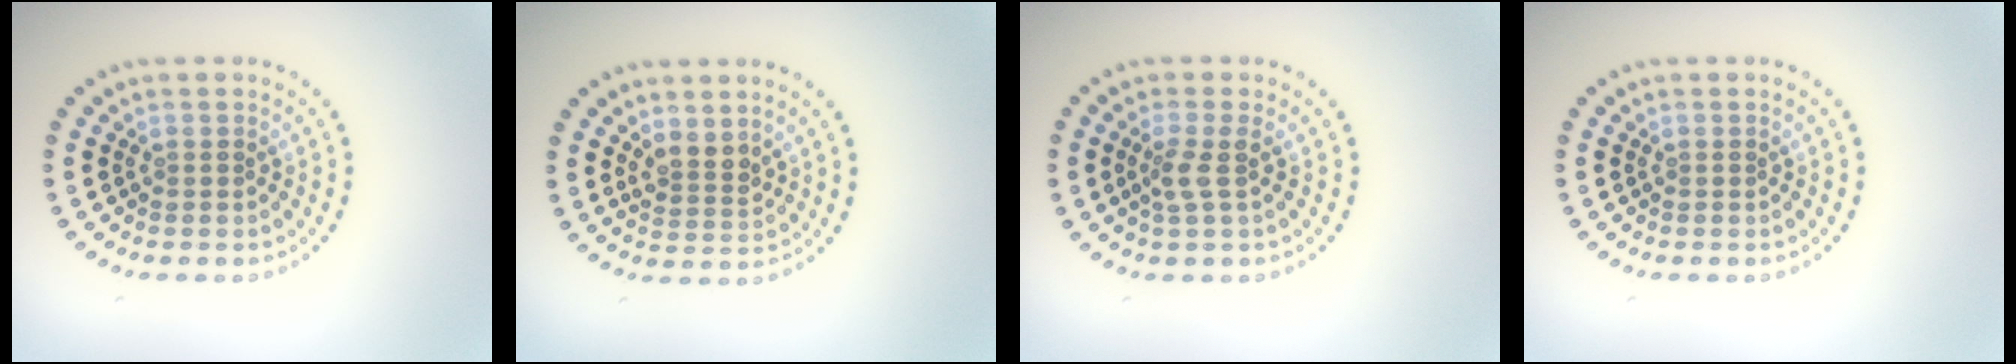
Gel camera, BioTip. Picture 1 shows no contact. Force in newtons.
{"total": 2.1, "press": 1.7, "slide": 1.1}
{"total": 1.8, "press": 1.4, "slide": 1.2}
{"total": 0.0}